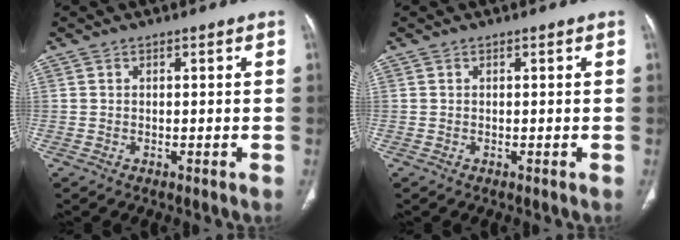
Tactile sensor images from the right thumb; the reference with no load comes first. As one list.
[{"total": 0.0}]